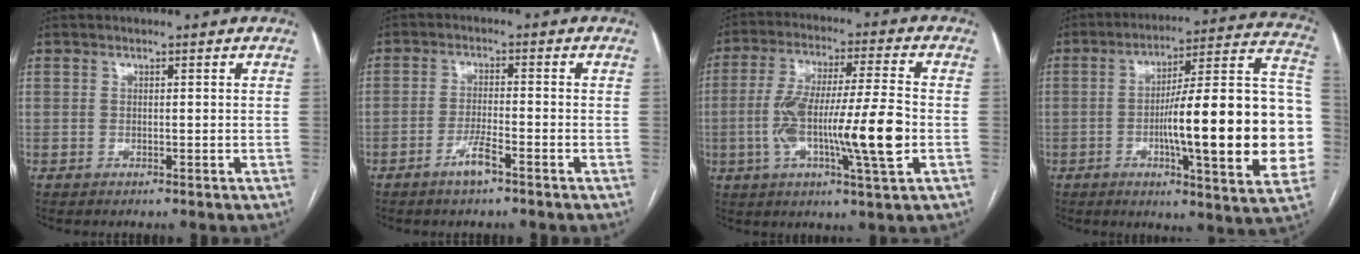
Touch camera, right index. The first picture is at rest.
{"total": 3.9, "force": [-2.5, 0.3, 2.9], "torque": [-0.059, -0.003, -0.048]}
{"total": 15.5, "force": [-3.1, 0.9, 15.1], "torque": [-0.278, 0.001, -0.057]}
{"total": 25.3, "force": [-3.7, 3.2, 24.8], "torque": [-0.282, 0.025, -0.053]}